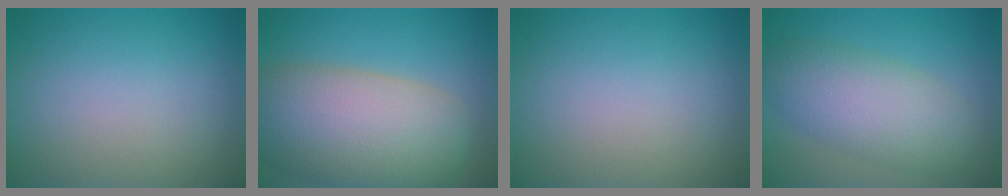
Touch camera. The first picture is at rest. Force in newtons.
{"total": 11.0, "press": 11.0, "slide": 0.8}
{"total": 0.0}
{"total": 6.1, "press": 6.1, "slide": 0.2}